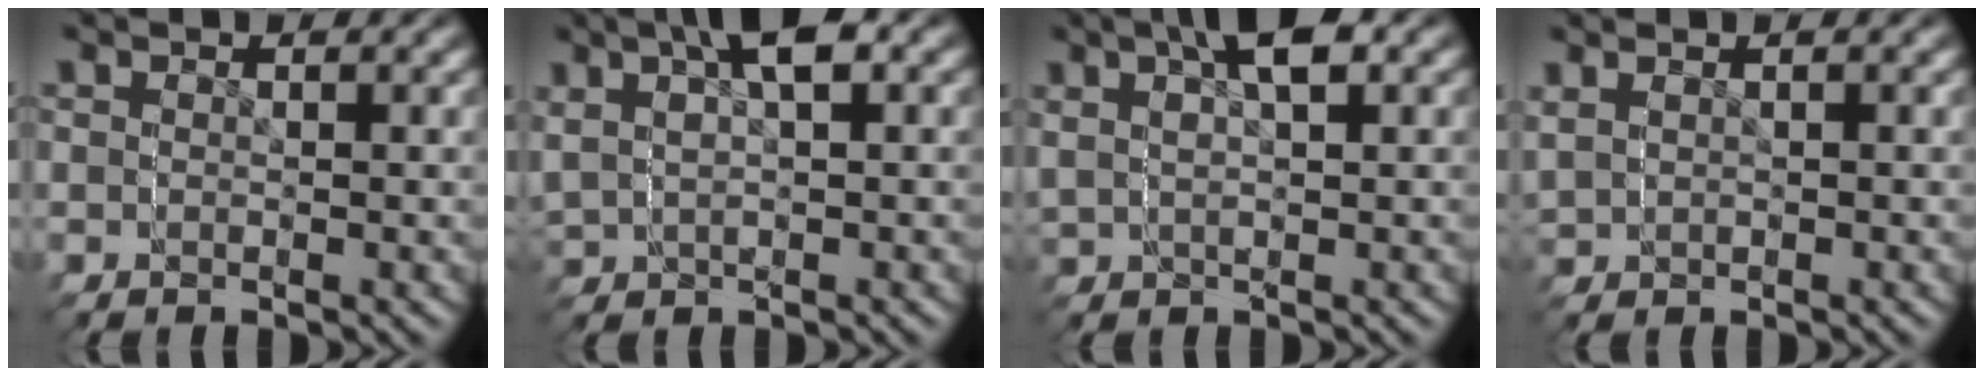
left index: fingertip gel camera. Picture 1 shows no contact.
{"total": 2.2, "force": [1.6, 1.2, 0.9], "torque": [-0.046, 0.001, 0.027]}
{"total": 1.8, "force": [1.6, 0.5, 0.8], "torque": [-0.033, 0.005, 0.023]}
{"total": 0.7, "force": [0.2, 0.6, -0.3], "torque": [-0.014, -0.001, 0.009]}